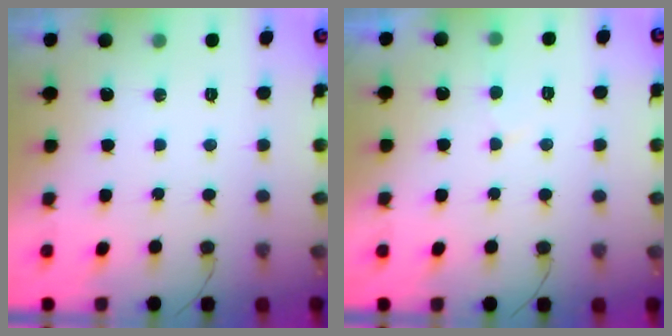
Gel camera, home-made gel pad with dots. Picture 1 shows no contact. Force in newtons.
{"total": 3.2, "press": 3.2, "slide": 0.4}